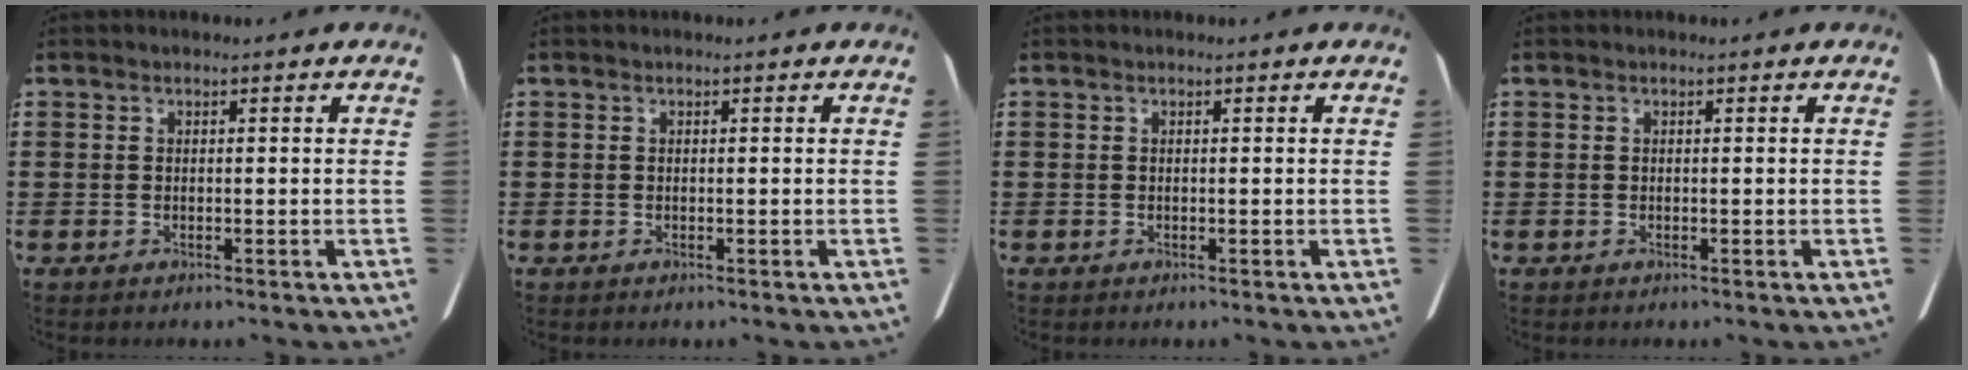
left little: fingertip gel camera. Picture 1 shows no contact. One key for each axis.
{"total": 0.0}
{"total": 0.0}
{"total": 0.0}